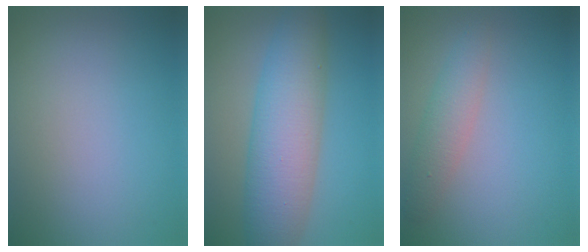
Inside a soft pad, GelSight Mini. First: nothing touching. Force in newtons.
{"total": 8.1, "press": 8.1, "slide": 0.0}
{"total": 2.6, "press": 2.6, "slide": 0.2}